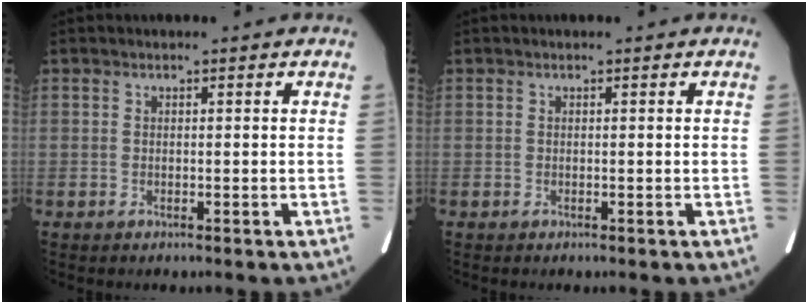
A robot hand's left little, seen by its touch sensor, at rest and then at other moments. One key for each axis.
{"total": 0.0}